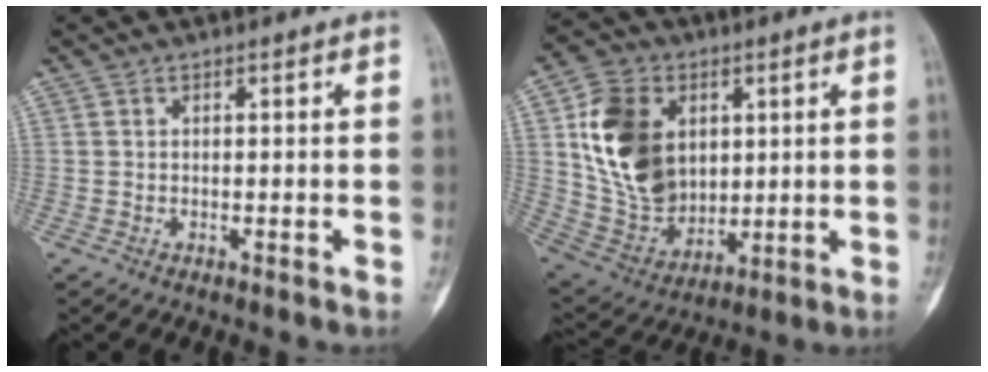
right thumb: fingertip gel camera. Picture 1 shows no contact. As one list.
[{"total": 18.1, "force": [4.0, 13.5, 11.2], "torque": [-0.172, -0.010, 0.088]}]